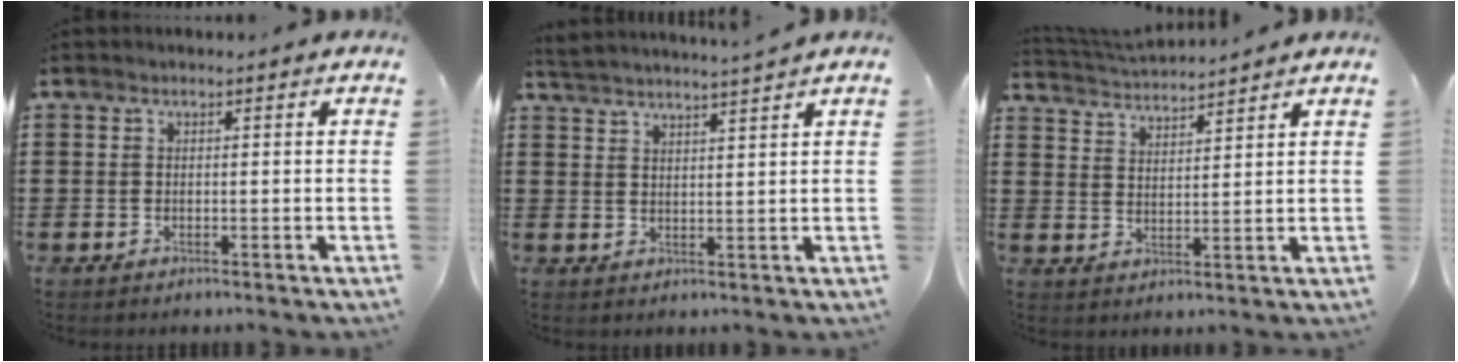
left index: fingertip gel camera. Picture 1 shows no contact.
{"total": 3.1, "force": [2.9, -1.0, 0.0], "torque": [-0.011, -0.011, 0.053]}
{"total": 3.4, "force": [3.4, -0.2, -0.1], "torque": [-0.013, -0.020, 0.060]}